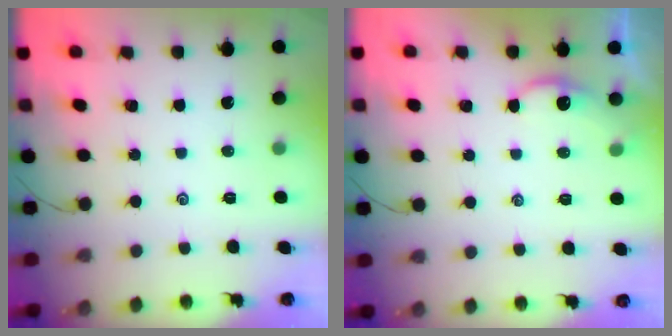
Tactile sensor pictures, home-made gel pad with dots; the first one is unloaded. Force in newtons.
{"total": 2.2, "press": 2.2, "slide": 0.2}